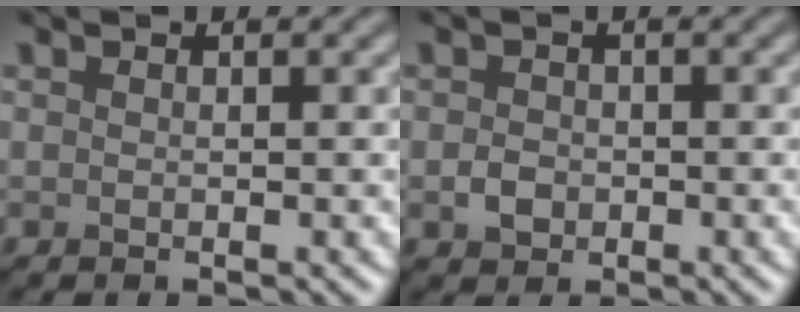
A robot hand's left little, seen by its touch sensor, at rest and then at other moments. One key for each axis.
{"total": 1.6, "fx": -0.4, "fy": 1.3, "fz": 0.7, "tx": -0.011, "ty": -0.002, "tz": -0.012}